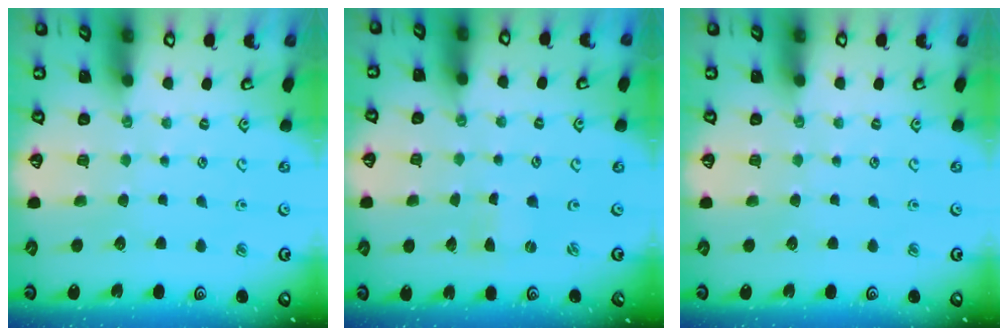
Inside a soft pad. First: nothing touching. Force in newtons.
{"total": 0.0}
{"total": 0.0}